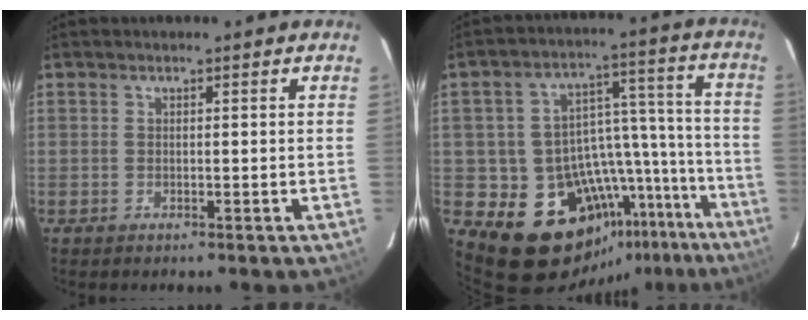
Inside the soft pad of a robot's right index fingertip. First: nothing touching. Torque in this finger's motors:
{"motor_torque": [1.63, -0.51, 0.79, 0.11]}